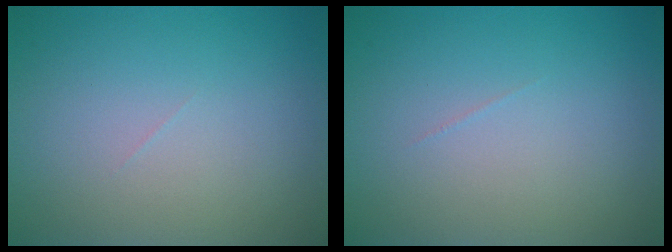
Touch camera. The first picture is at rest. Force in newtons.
{"total": 0.0}